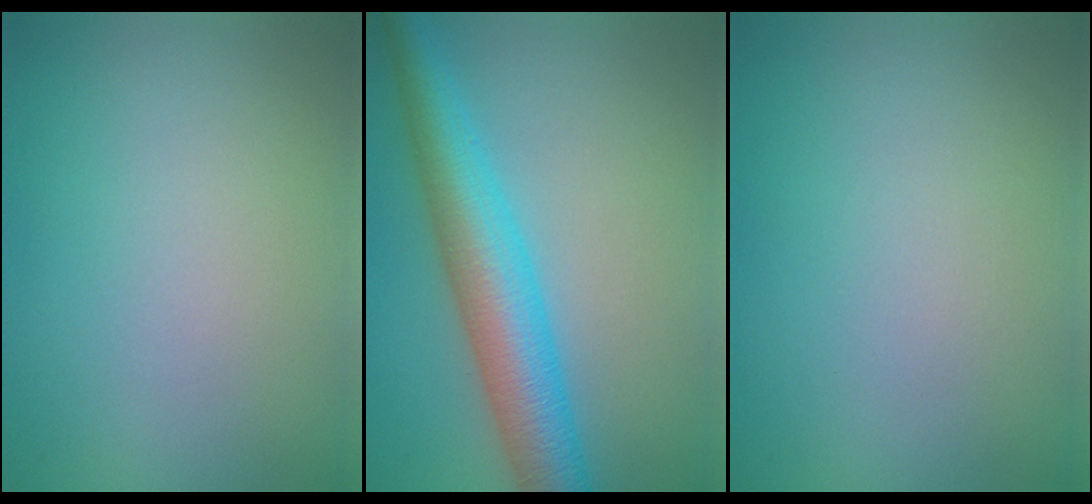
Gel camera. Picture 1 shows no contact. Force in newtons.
{"total": 7.4, "press": 7.4, "slide": 0.1}
{"total": 0.0}